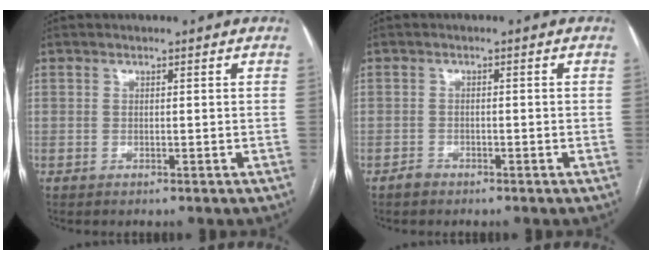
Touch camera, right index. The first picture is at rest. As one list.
[{"total": 1.3, "force": [-1.1, 0.6, 0.3], "torque": [-0.007, 0.002, -0.019]}]